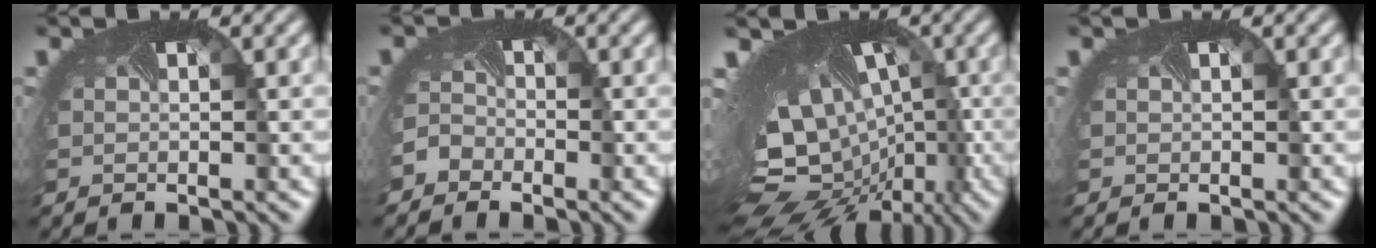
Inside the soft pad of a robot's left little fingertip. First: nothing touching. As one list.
[{"total": 2.4, "force": [-2.0, 1.2, 0.0], "torque": [-0.006, -0.008, -0.042]}, {"total": 17.6, "force": [-3.2, 11.3, 13.1], "torque": [-0.196, 0.020, -0.041]}, {"total": 0.0}]